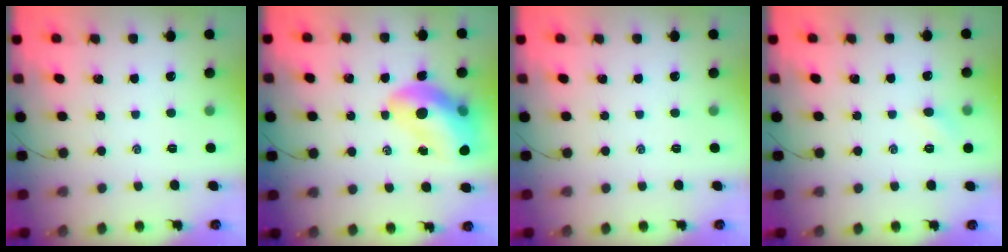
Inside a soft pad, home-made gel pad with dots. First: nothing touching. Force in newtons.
{"total": 14.6, "press": 14.0, "slide": 4.1}
{"total": 0.0}
{"total": 3.5, "press": 3.4, "slide": 0.8}